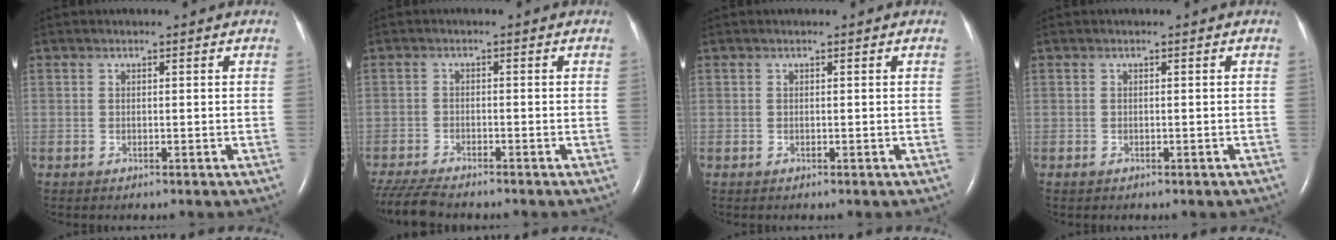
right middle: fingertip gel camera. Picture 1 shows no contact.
{"total": 7.2, "force": [-6.5, 0.7, 3.1], "torque": [-0.059, -0.022, -0.115]}
{"total": 0.0}
{"total": 0.9, "force": [-0.6, 0.5, 0.4], "torque": [-0.009, 0.001, -0.005]}